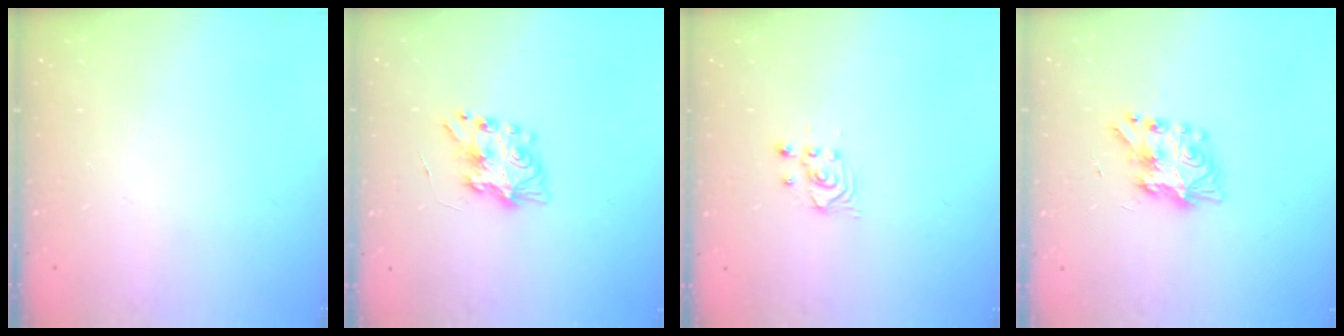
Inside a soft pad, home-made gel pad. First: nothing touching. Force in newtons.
{"total": 8.8, "press": 8.8, "slide": 0.3}
{"total": 2.5, "press": 2.5, "slide": 0.3}
{"total": 8.2, "press": 8.1, "slide": 0.3}